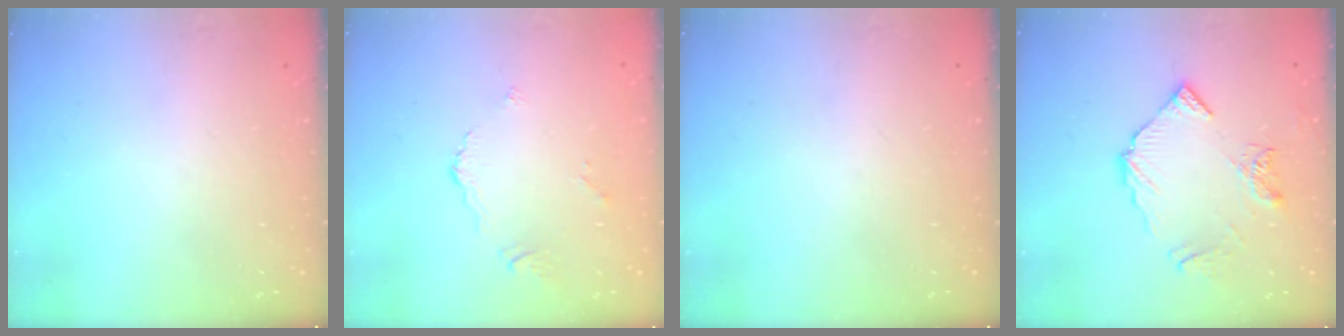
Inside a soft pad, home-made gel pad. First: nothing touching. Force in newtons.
{"total": 3.7, "press": 3.6, "slide": 0.7}
{"total": 0.0}
{"total": 11.0, "press": 10.9, "slide": 1.3}